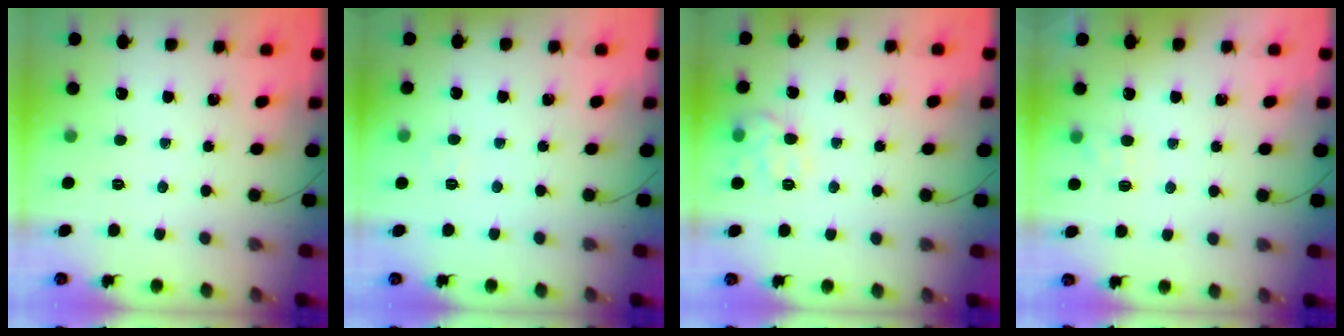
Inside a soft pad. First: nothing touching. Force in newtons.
{"total": 3.5, "press": 3.4, "slide": 1.0}
{"total": 7.0, "press": 7.0, "slide": 0.7}
{"total": 6.3, "press": 6.1, "slide": 1.5}